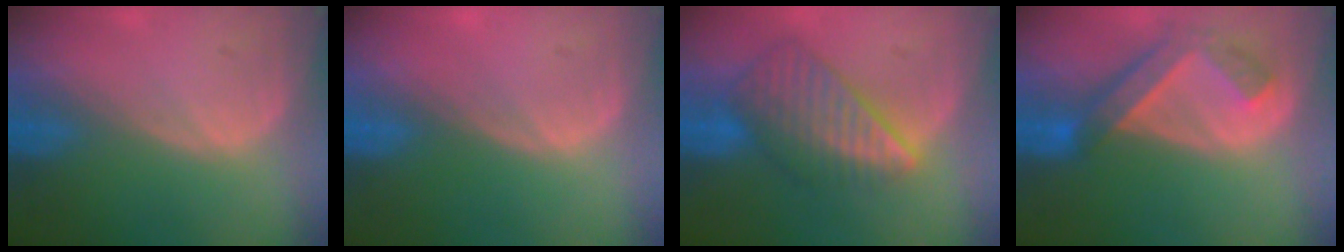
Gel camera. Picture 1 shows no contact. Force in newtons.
{"total": 0.0}
{"total": 8.7, "press": 7.6, "slide": 4.3}
{"total": 6.2, "press": 6.0, "slide": 1.4}